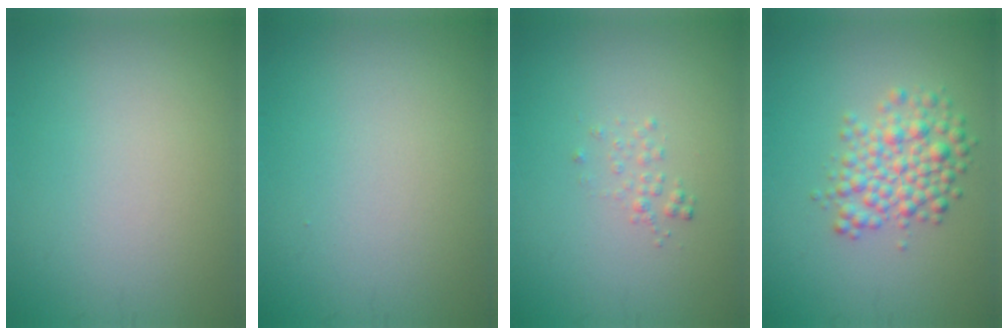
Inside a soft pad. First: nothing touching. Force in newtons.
{"total": 0.0}
{"total": 0.9, "press": 0.9, "slide": 0.1}
{"total": 4.0, "press": 4.0, "slide": 0.1}